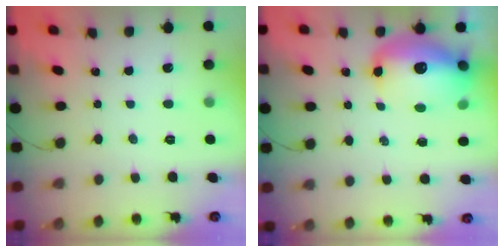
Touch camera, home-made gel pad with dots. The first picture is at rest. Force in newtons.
{"total": 16.2, "press": 15.8, "slide": 3.7}